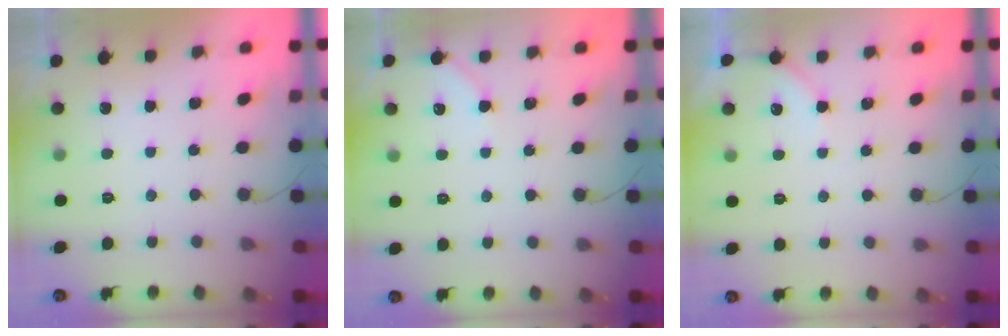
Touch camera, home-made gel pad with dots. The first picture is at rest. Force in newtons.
{"total": 3.4, "press": 3.3, "slide": 0.5}
{"total": 2.9, "press": 2.9, "slide": 0.4}